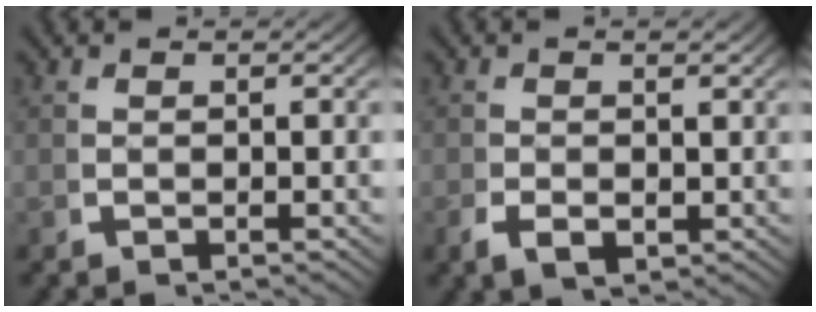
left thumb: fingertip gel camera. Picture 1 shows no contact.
{"total": 2.0, "force": [-0.3, 1.3, 1.5], "torque": [-0.035, -0.016, 0.004]}